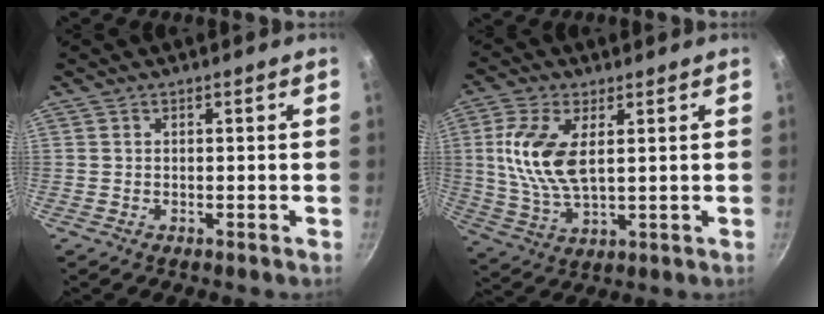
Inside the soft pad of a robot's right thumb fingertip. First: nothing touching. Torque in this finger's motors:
{"motor_torque": [-0.88, 1.35, 1.04, 0.16, 0.15]}